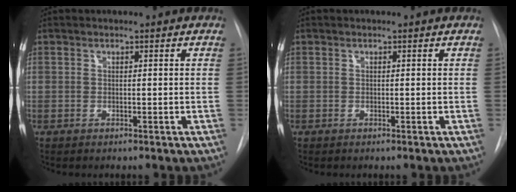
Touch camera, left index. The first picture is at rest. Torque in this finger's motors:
{"motor_torque": [-0.04, 0.04, 0.00, 0.00]}